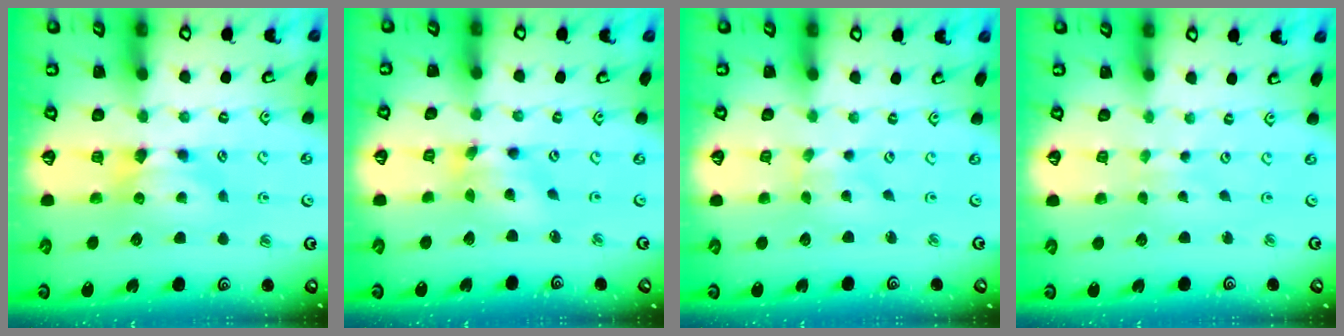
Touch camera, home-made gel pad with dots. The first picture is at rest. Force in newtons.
{"total": 3.4, "press": 2.9, "slide": 1.8}
{"total": 3.0, "press": 2.9, "slide": 0.8}
{"total": 4.9, "press": 4.9, "slide": 0.1}